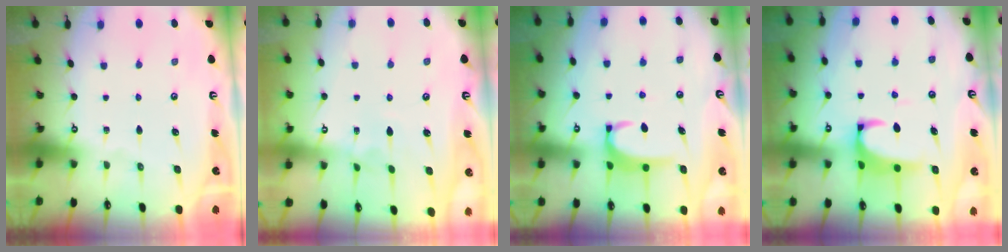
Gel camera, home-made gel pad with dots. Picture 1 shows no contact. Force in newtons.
{"total": 3.9, "press": 3.9, "slide": 0.1}
{"total": 3.4, "press": 3.4, "slide": 0.5}
{"total": 2.4, "press": 2.3, "slide": 0.9}